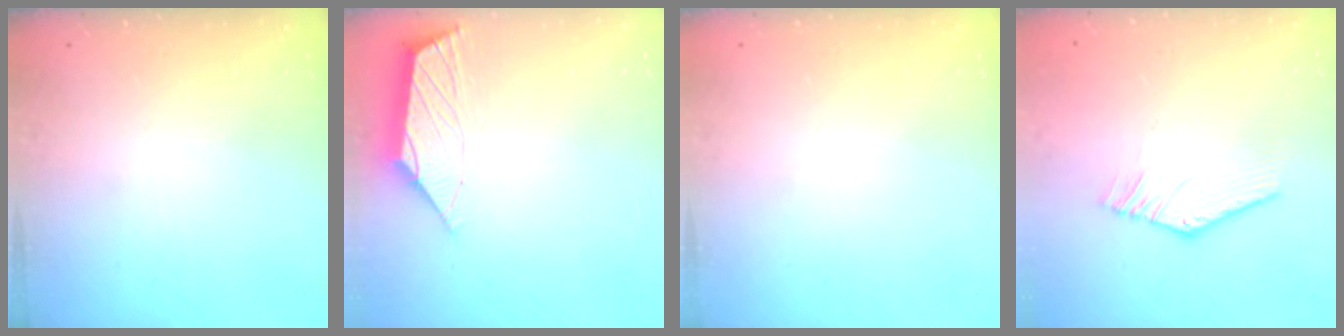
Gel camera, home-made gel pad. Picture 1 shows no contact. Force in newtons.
{"total": 2.9, "press": 2.8, "slide": 0.5}
{"total": 0.0}
{"total": 3.2, "press": 3.2, "slide": 0.2}